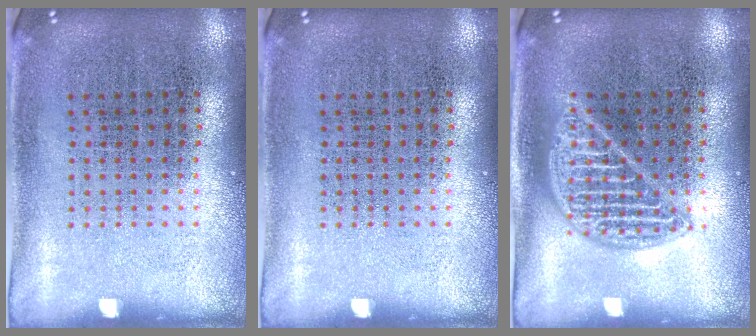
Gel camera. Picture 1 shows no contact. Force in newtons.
{"total": 0.0}
{"total": 2.1, "press": 2.0, "slide": 0.2}